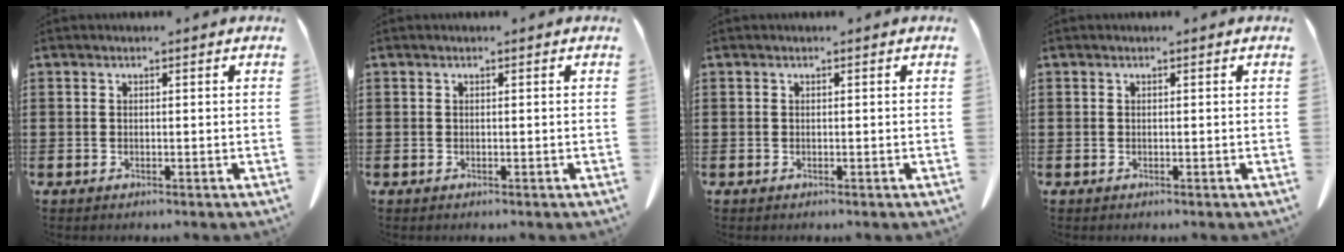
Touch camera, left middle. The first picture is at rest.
{"total": 0.0}
{"total": 0.0}
{"total": 0.0}